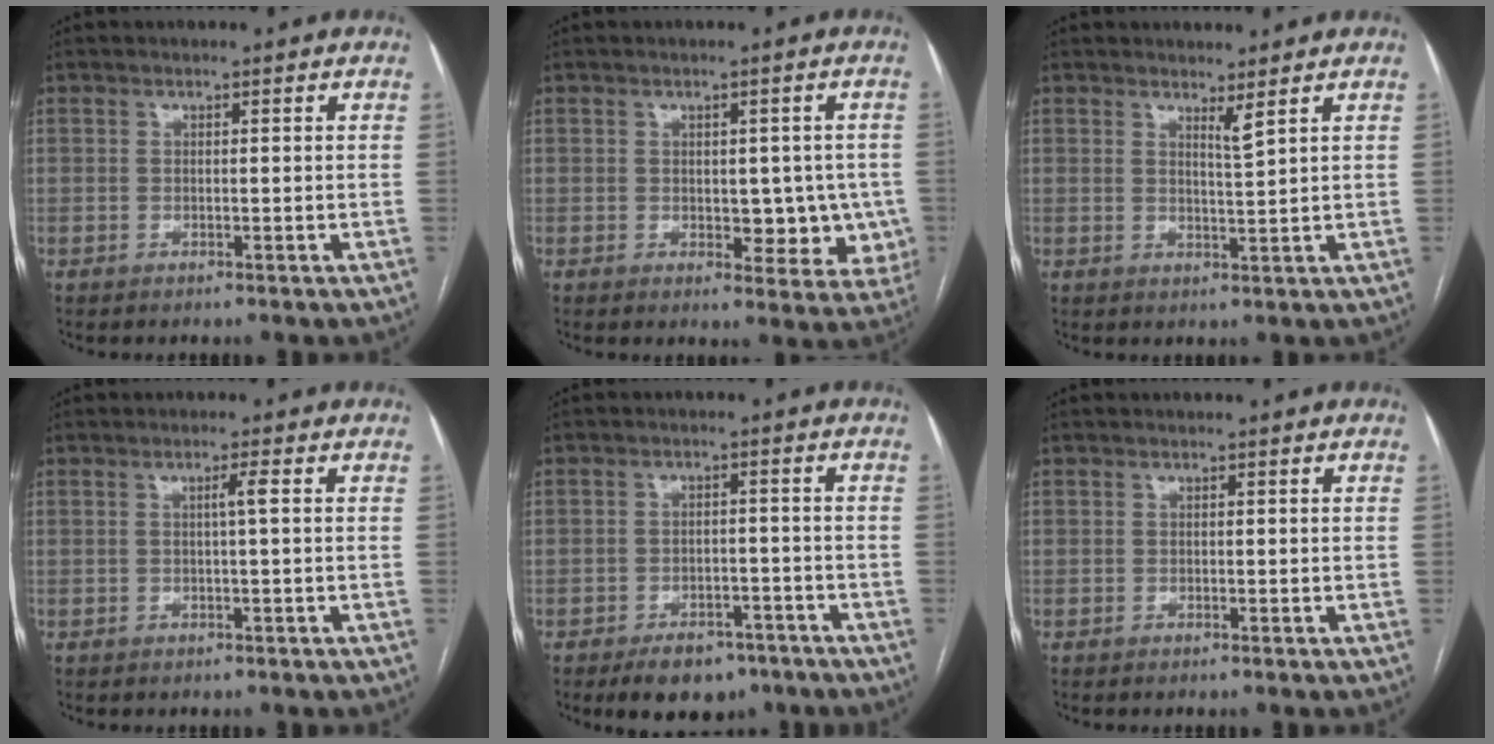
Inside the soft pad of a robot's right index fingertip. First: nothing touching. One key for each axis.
{"total": 7.3, "fx": -0.7, "fy": 4.3, "fz": 5.8, "tx": -0.044, "ty": 0.012, "tz": 0.000}
{"total": 1.9, "fx": 1.5, "fy": -0.5, "fz": 1.0, "tx": -0.020, "ty": -0.014, "tz": 0.030}
{"total": 1.5, "fx": 0.2, "fy": -0.3, "fz": 1.4, "tx": -0.022, "ty": 0.005, "tz": 0.003}
{"total": 7.2, "fx": -5.1, "fy": 4.1, "fz": 3.1, "tx": -0.044, "ty": 0.005, "tz": -0.071}
{"total": 0.0}